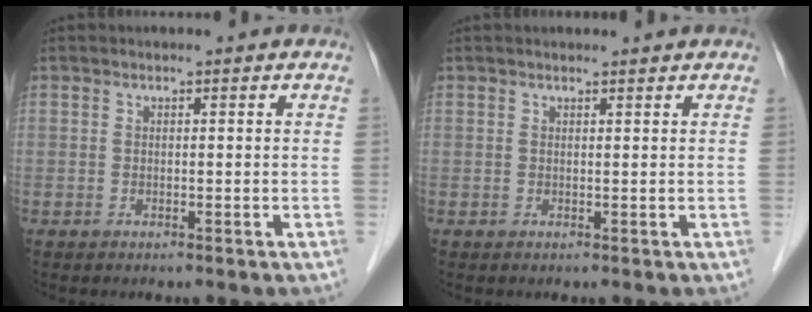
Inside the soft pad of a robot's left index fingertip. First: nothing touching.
{"total": 1.3, "force": [1.3, 0.1, 0.2], "torque": [-0.007, 0.007, 0.021]}